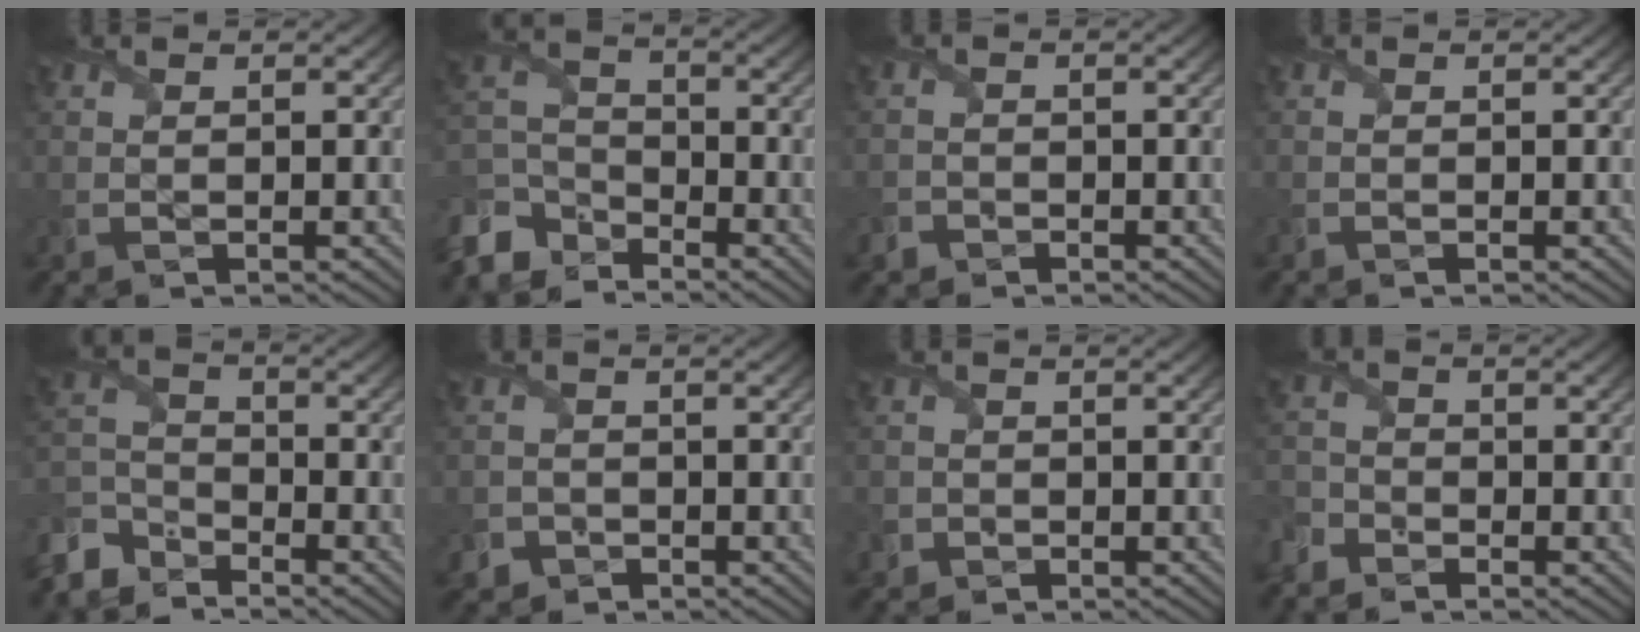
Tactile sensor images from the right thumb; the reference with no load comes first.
{"total": 8.4, "force": [-6.4, 4.7, 2.9], "torque": [-0.074, -0.013, -0.148]}
{"total": 1.6, "force": [-1.2, 1.1, 0.2], "torque": [-0.001, -0.002, -0.027]}
{"total": 0.0}
{"total": 6.6, "force": [-5.4, 3.2, 1.9], "torque": [-0.051, -0.010, -0.130]}
{"total": 2.7, "force": [-1.7, 2.1, 0.3], "torque": [-0.004, -0.003, -0.038]}
{"total": 1.9, "force": [-0.7, 1.7, 0.2], "torque": [-0.002, -0.007, -0.015]}
{"total": 3.2, "force": [-2.5, 1.8, 0.7], "torque": [-0.028, -0.005, -0.067]}